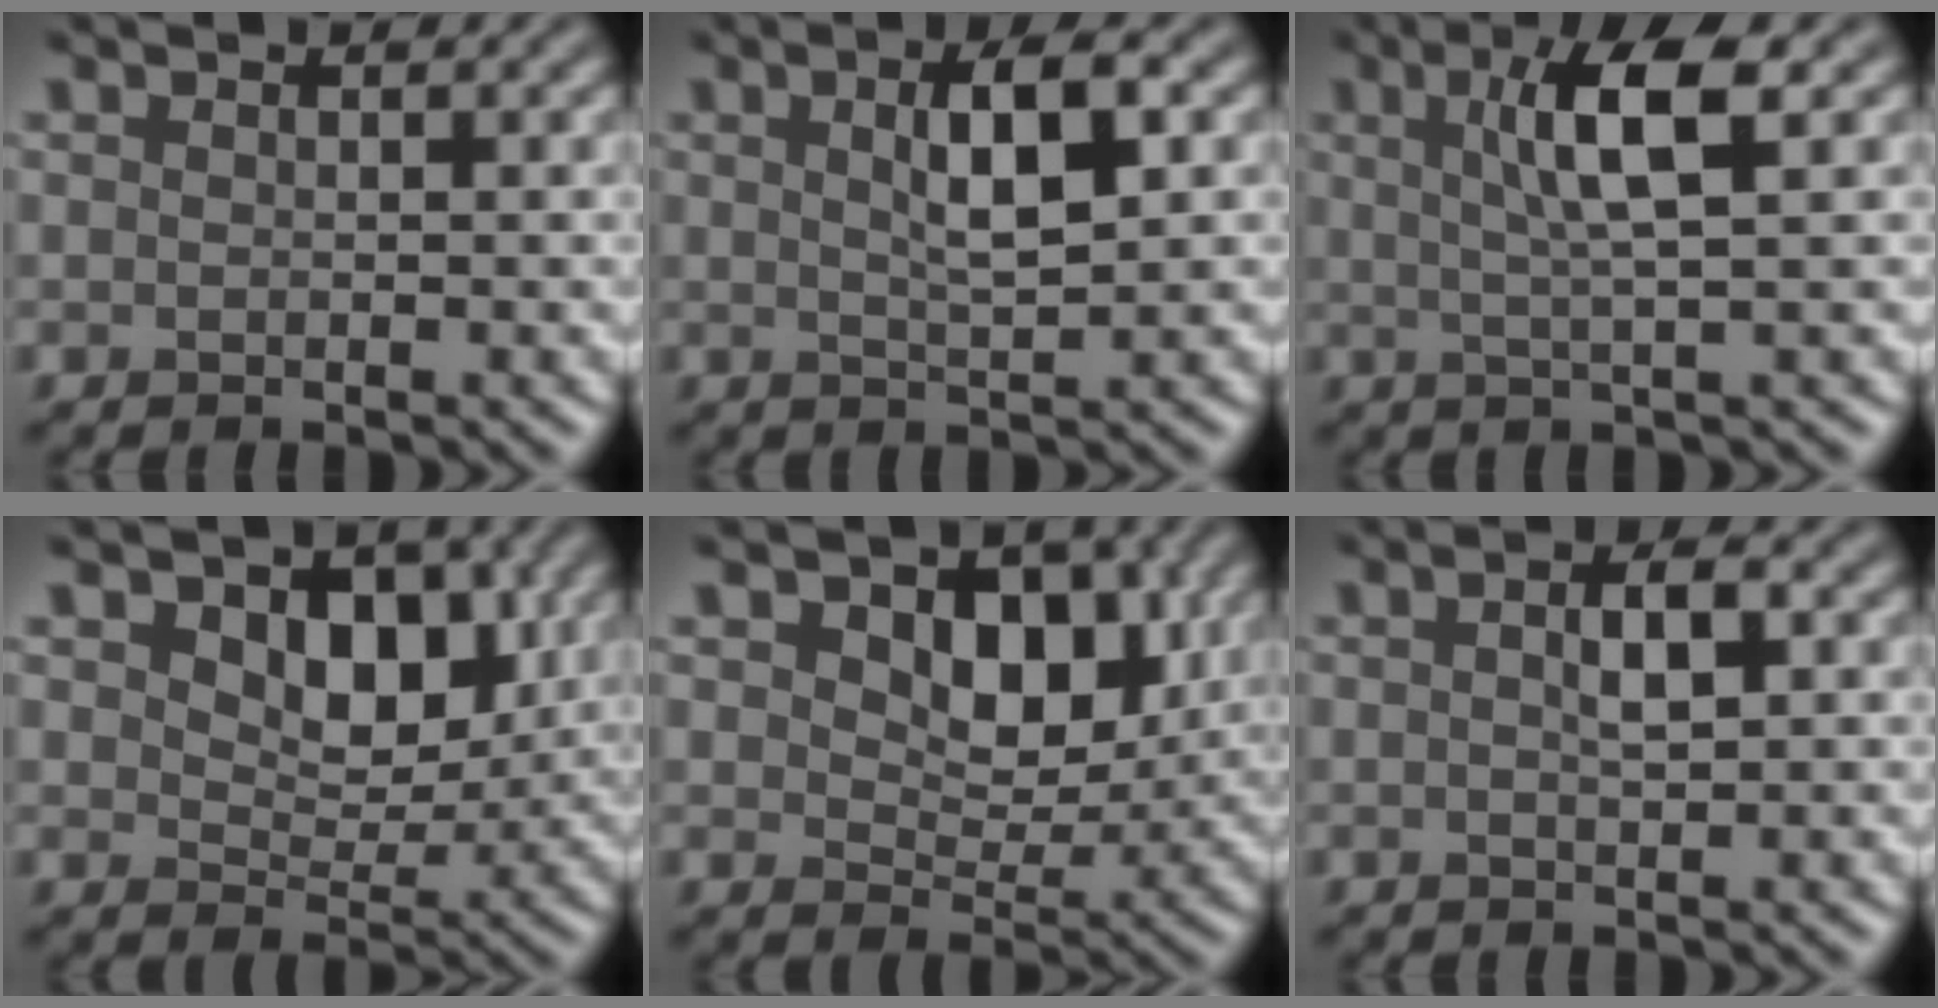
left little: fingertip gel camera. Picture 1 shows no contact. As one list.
[{"total": 4.1, "force": [0.9, 1.1, 3.8], "torque": [-0.074, 0.007, 0.012]}, {"total": 5.0, "force": [1.2, 0.8, 4.7], "torque": [-0.088, 0.005, 0.018]}, {"total": 5.7, "force": [2.0, 3.6, 3.9], "torque": [-0.063, -0.013, 0.016]}, {"total": 6.3, "force": [2.0, 4.0, 4.4], "torque": [-0.068, -0.013, 0.018]}, {"total": 2.5, "force": [0.2, 1.1, 2.2], "torque": [-0.043, 0.004, 0.001]}]